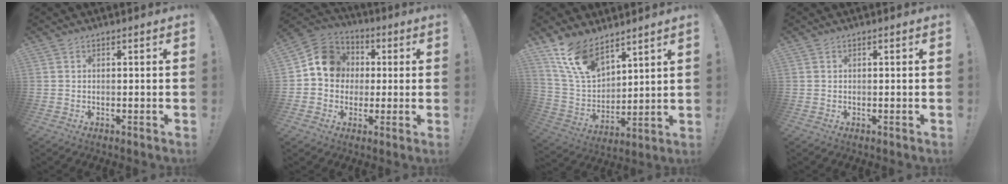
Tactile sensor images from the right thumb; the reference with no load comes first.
{"total": 12.6, "force": [1.5, 11.2, 5.6], "torque": [-0.070, 0.017, 0.038]}
{"total": 14.6, "force": [10.6, 7.4, 6.9], "torque": [-0.148, -0.060, 0.207]}
{"total": 0.0}